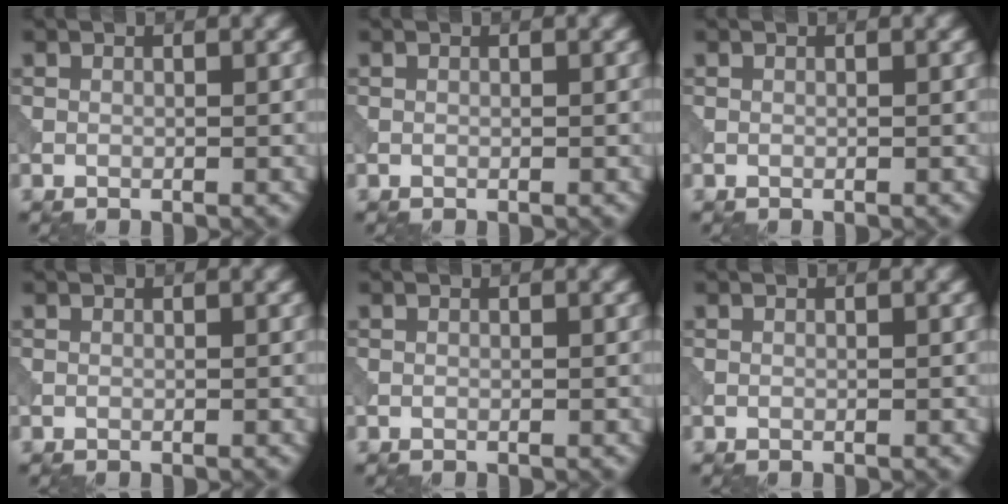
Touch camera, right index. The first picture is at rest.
{"total": 0.0}
{"total": 0.0}
{"total": 0.0}
{"total": 0.0}
{"total": 0.0}